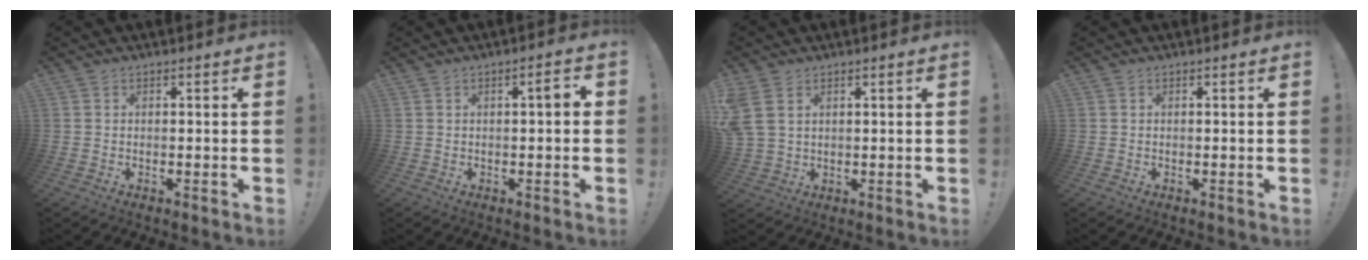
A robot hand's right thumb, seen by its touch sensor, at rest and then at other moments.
{"total": 2.6, "force": [0.0, 0.4, 2.6], "torque": [-0.031, -0.001, -0.006]}
{"total": 6.8, "force": [3.2, 4.4, 4.2], "torque": [-0.092, -0.004, 0.066]}
{"total": 0.0}